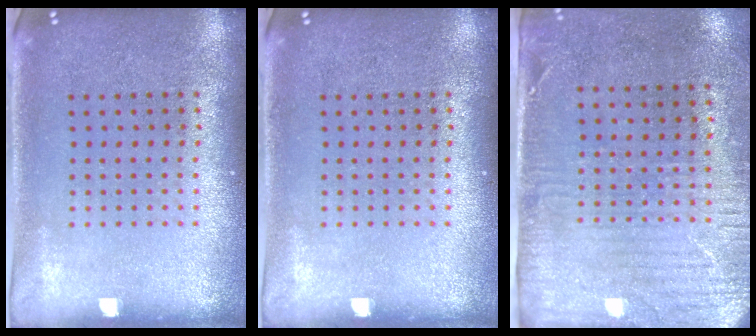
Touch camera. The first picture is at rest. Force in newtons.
{"total": 0.0}
{"total": 3.0, "press": 2.4, "slide": 1.7}